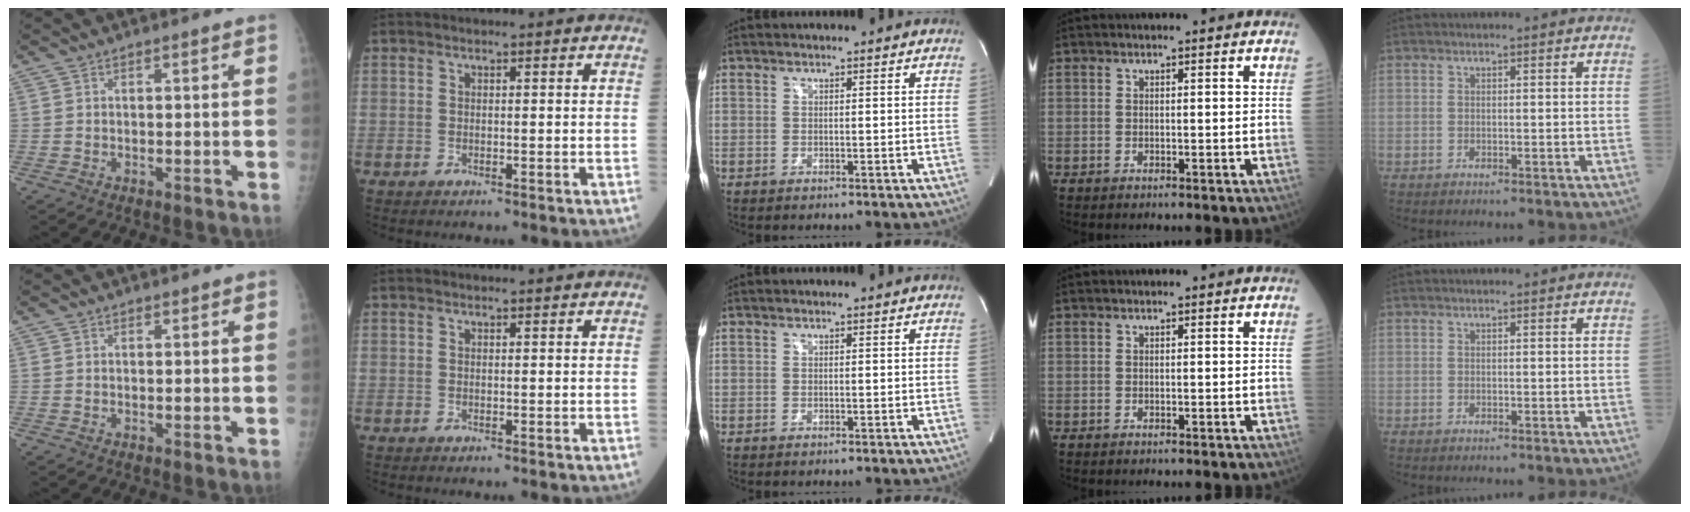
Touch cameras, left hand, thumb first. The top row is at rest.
{"index": {"total": 0.6, "force": [0.5, 0.2, -0.1], "torque": [0.000, 0.003, 0.007]}}